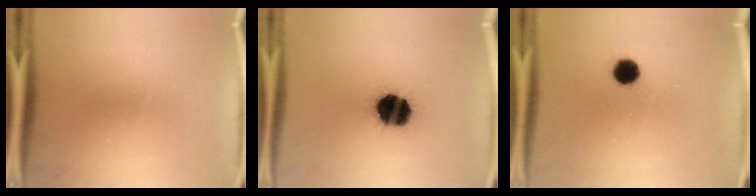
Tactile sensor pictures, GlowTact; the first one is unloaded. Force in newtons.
{"total": 18.0}
{"total": 5.9}